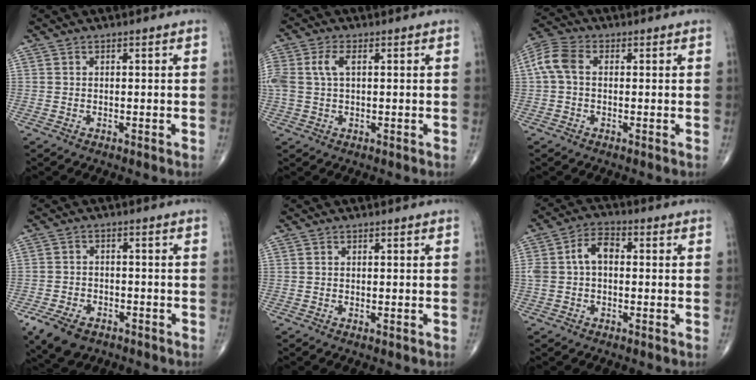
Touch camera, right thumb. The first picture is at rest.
{"total": 5.7, "force": [1.2, 2.9, 4.7], "torque": [-0.132, 0.018, 0.025]}
{"total": 6.2, "force": [0.5, 4.1, 4.7], "torque": [-0.107, 0.021, 0.003]}
{"total": 8.5, "force": [-5.1, 5.1, 4.4], "torque": [-0.078, 0.017, -0.083]}
{"total": 0.5, "force": [-0.2, 0.2, 0.4], "torque": [-0.011, -0.002, -0.003]}
{"total": 6.8, "force": [0.3, 4.3, 5.3], "torque": [-0.101, 0.028, -0.001]}